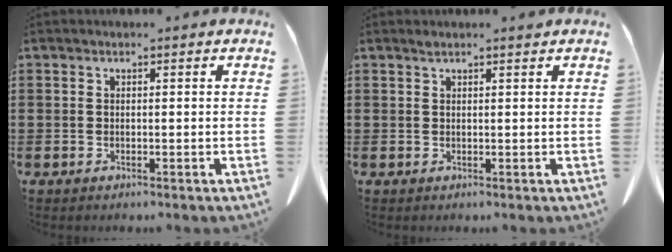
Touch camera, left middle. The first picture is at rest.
{"total": 0.9, "force": [0.8, 0.0, 0.5], "torque": [-0.013, -0.003, 0.016]}